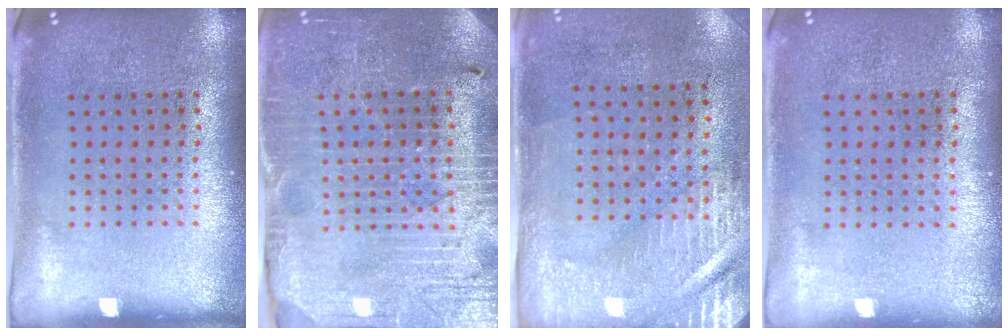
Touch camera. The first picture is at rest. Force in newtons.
{"total": 3.8, "press": 3.7, "slide": 0.9}
{"total": 2.9, "press": 2.5, "slide": 1.5}
{"total": 0.0}